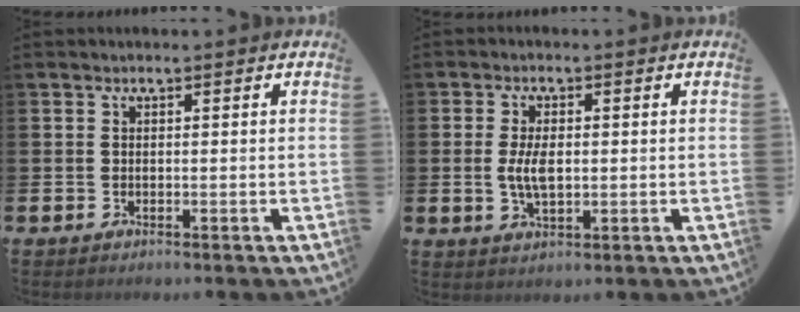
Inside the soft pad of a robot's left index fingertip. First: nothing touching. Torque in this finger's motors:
{"motor_torque": [0.98, 0.18, 0.19, 0.07]}